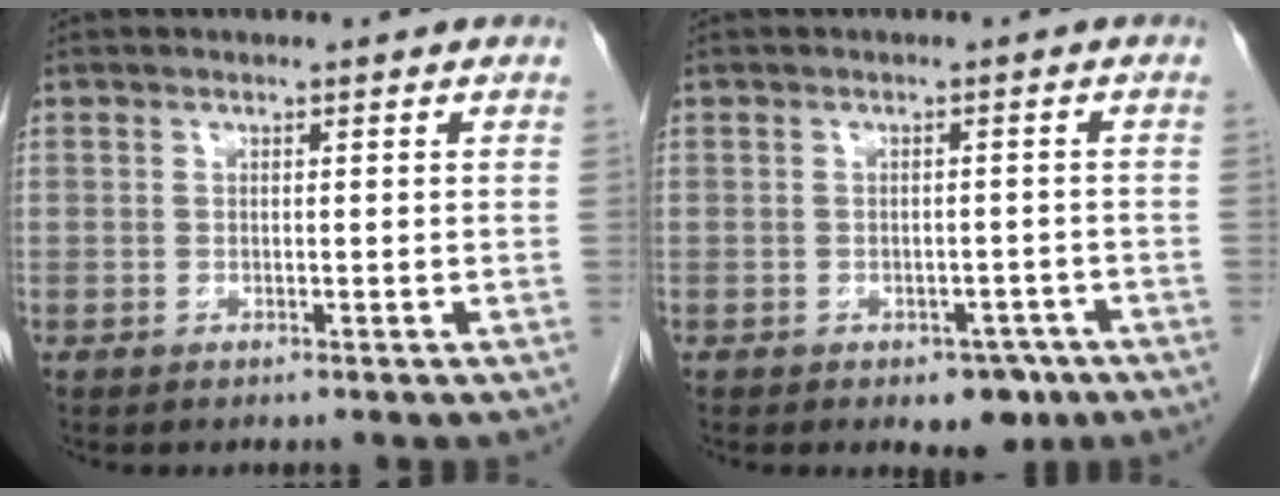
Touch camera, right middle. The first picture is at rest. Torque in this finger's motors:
{"motor_torque": [0.51, -0.30, 0.02, 0.03]}